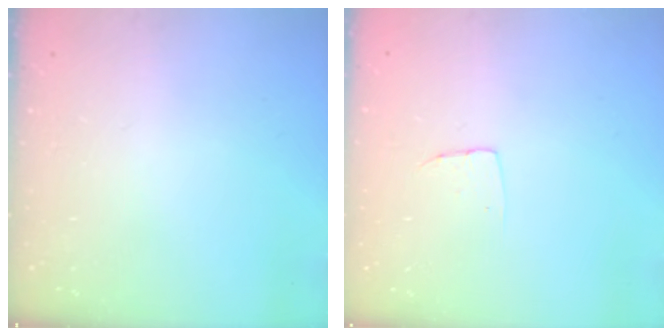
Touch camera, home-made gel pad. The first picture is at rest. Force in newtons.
{"total": 3.7, "press": 3.7, "slide": 0.2}